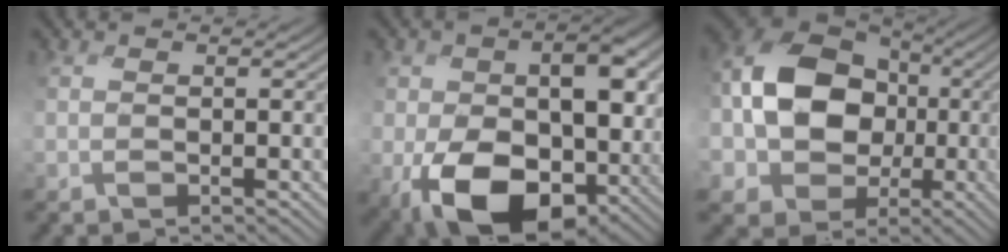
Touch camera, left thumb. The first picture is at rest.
{"total": 17.0, "force": [-3.4, 11.3, 12.2], "torque": [-0.176, -0.049, -0.044]}
{"total": 13.8, "force": [-0.8, 11.3, 8.0], "torque": [-0.163, -0.005, -0.030]}